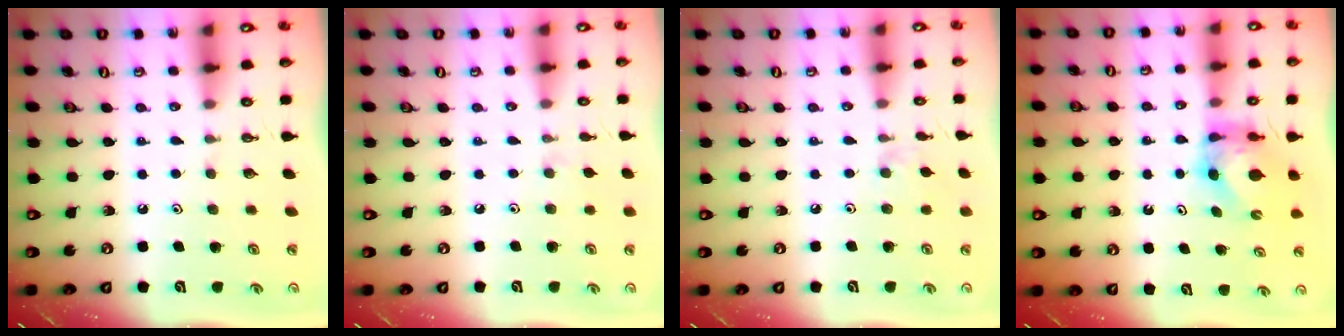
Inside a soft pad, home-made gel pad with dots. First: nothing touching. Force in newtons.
{"total": 2.9, "press": 2.9, "slide": 0.4}
{"total": 2.6, "press": 2.6, "slide": 0.5}
{"total": 5.6, "press": 5.6, "slide": 0.3}